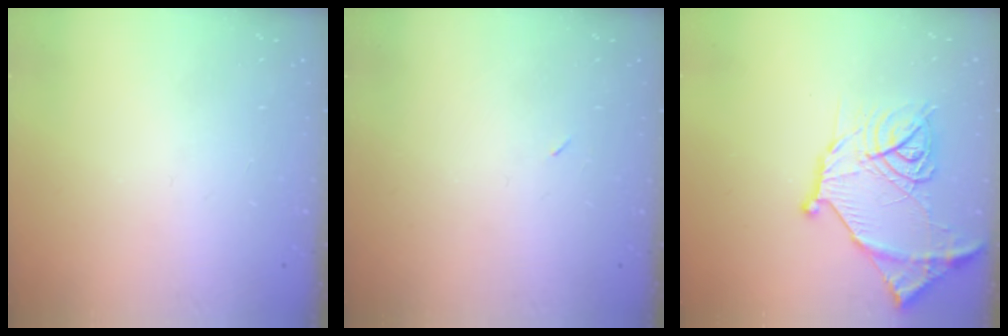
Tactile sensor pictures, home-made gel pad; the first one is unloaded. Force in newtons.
{"total": 2.2, "press": 1.8, "slide": 1.2}
{"total": 16.8, "press": 16.7, "slide": 1.5}